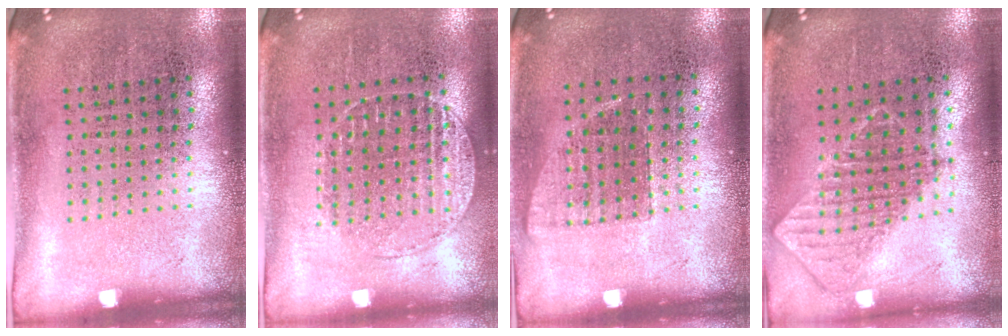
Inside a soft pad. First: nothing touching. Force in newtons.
{"total": 1.1, "press": 1.1, "slide": 0.4}
{"total": 0.7, "press": 0.7, "slide": 0.2}
{"total": 0.9, "press": 0.8, "slide": 0.2}